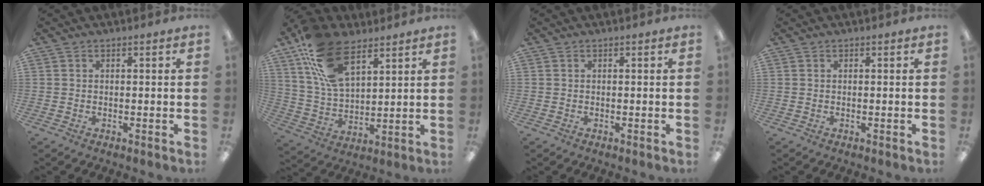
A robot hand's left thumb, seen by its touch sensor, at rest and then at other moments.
{"total": 16.8, "force": [9.8, 8.4, 10.7], "torque": [-0.219, -0.023, 0.183]}
{"total": 0.0}
{"total": 0.0}